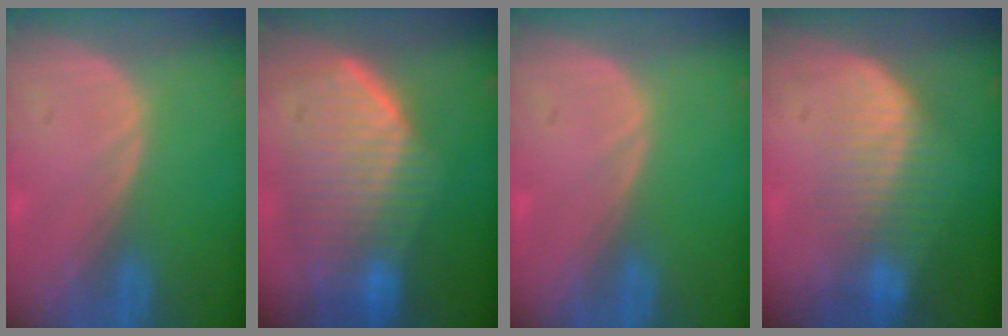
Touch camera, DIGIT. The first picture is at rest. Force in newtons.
{"total": 9.6, "press": 9.0, "slide": 3.4}
{"total": 0.0}
{"total": 7.2, "press": 6.6, "slide": 3.0}